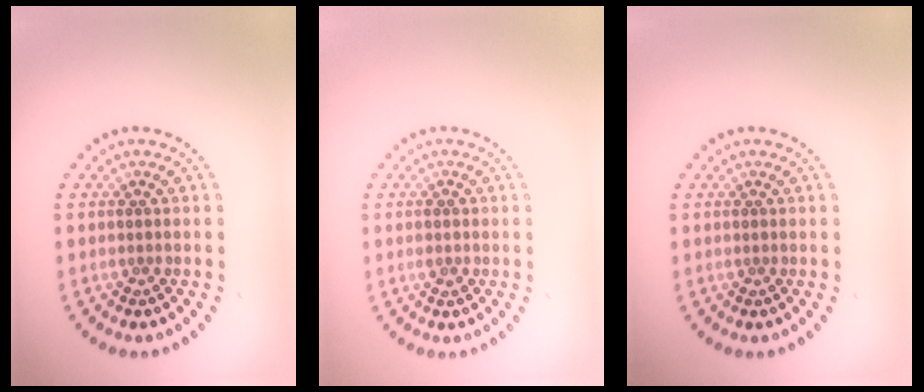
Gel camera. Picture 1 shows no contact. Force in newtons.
{"total": 1.0, "press": 1.0, "slide": 0.3}
{"total": 0.0}